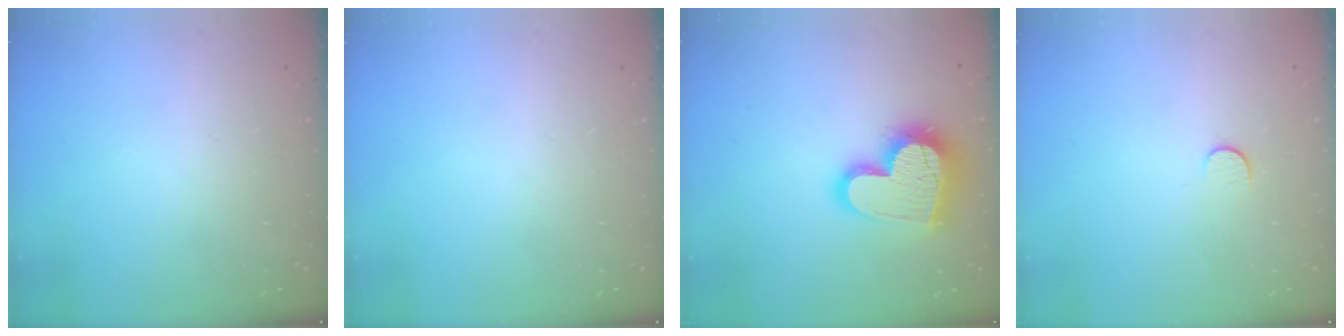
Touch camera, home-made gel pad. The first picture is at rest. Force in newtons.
{"total": 0.0}
{"total": 18.7, "press": 18.6, "slide": 1.4}
{"total": 5.0, "press": 5.0, "slide": 0.5}